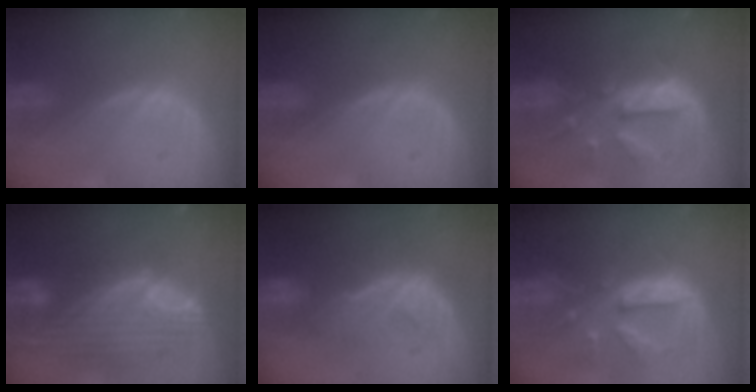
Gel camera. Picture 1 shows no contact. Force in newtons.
{"total": 0.0}
{"total": 10.3, "press": 9.3, "slide": 4.5}
{"total": 12.0, "press": 10.1, "slide": 6.4}
{"total": 8.0, "press": 7.9, "slide": 1.2}
{"total": 10.8, "press": 9.5, "slide": 5.2}